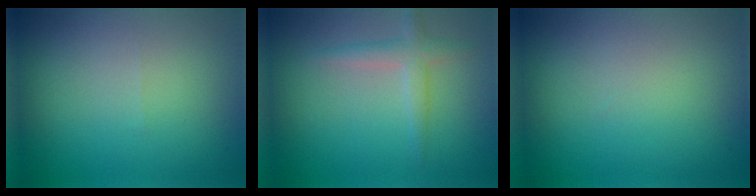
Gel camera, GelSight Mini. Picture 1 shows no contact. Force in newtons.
{"total": 2.0, "press": 2.0, "slide": 0.1}
{"total": 0.0}